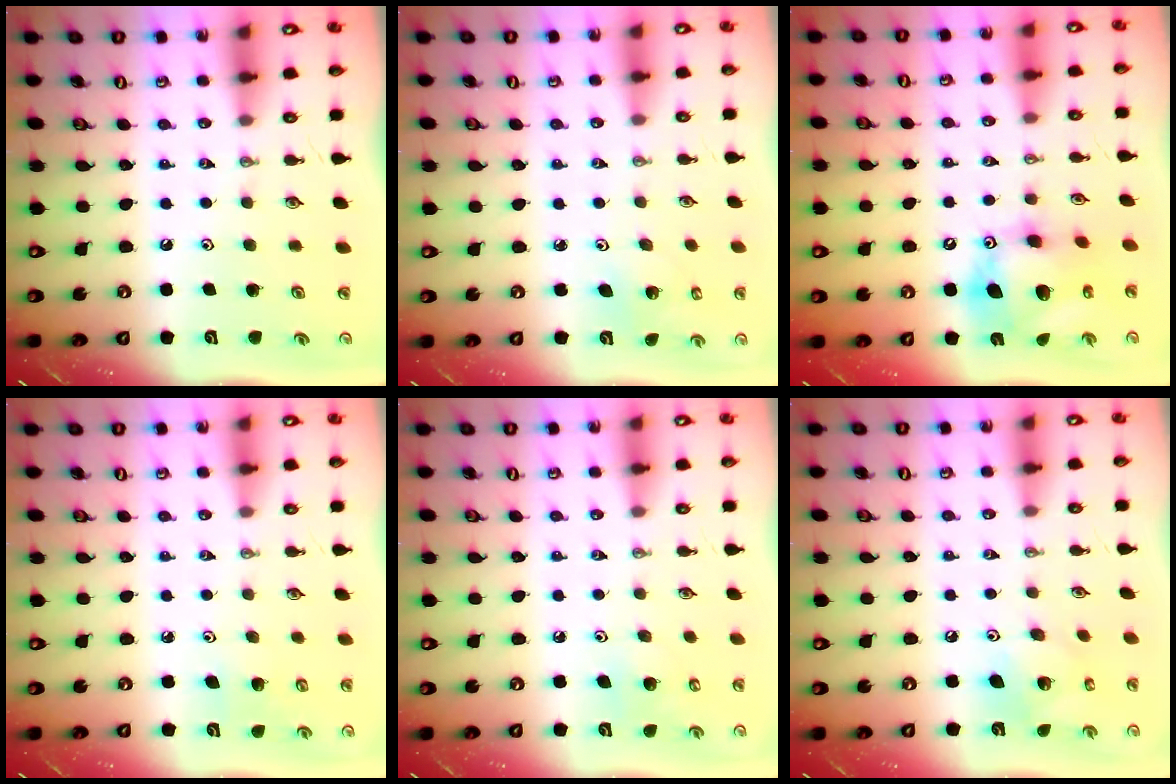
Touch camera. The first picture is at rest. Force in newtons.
{"total": 3.2, "press": 3.2, "slide": 0.3}
{"total": 15.1, "press": 15.0, "slide": 1.5}
{"total": 4.6, "press": 4.4, "slide": 1.2}
{"total": 6.5, "press": 6.5, "slide": 0.6}
{"total": 9.2, "press": 9.2, "slide": 0.7}